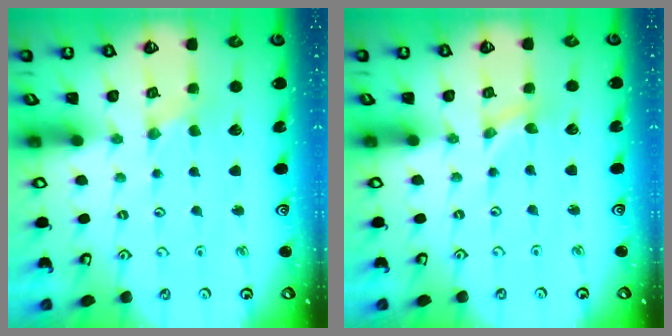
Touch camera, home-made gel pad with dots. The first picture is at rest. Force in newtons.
{"total": 0.0}